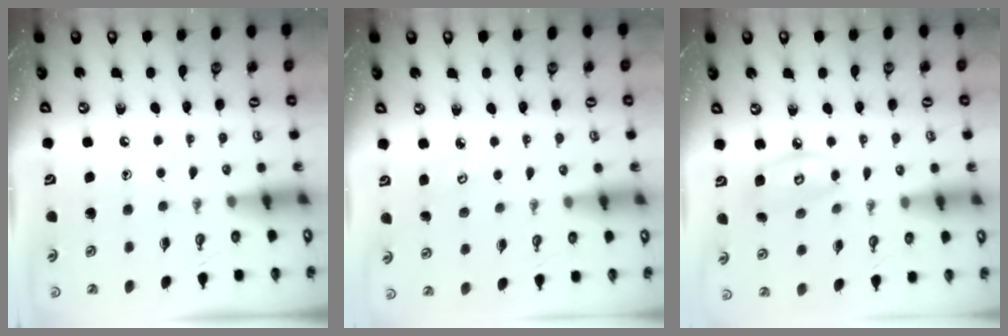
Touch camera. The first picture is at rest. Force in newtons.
{"total": 3.4, "press": 3.4, "slide": 0.3}
{"total": 6.6, "press": 6.6, "slide": 0.5}